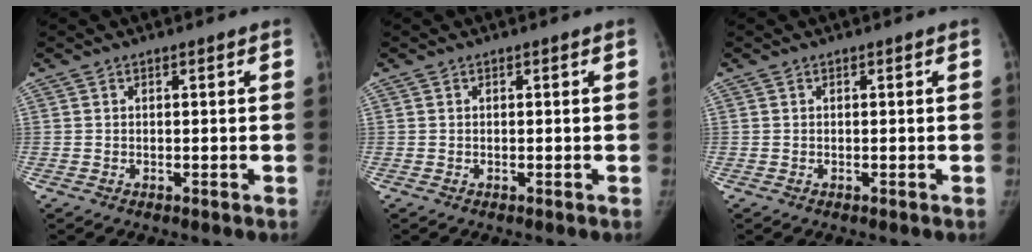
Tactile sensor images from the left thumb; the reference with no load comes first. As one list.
[{"total": 0.0}, {"total": 0.0}]